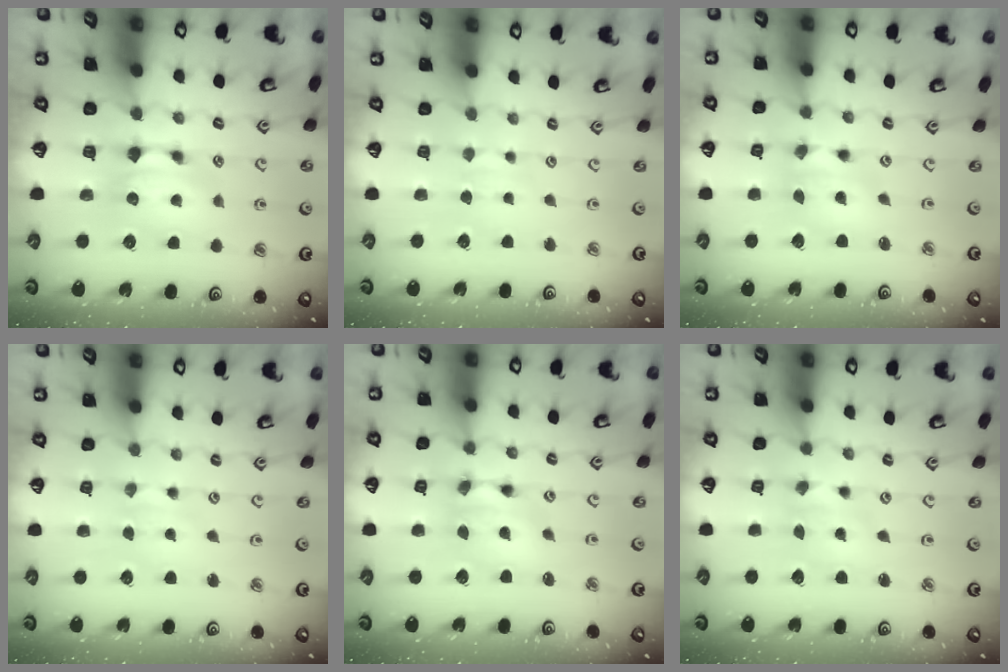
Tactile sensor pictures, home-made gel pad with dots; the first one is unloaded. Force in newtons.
{"total": 3.4, "press": 3.4, "slide": 0.4}
{"total": 2.1, "press": 1.6, "slide": 1.3}
{"total": 2.0, "press": 2.0, "slide": 0.1}
{"total": 4.1, "press": 3.5, "slide": 2.2}
{"total": 2.3, "press": 2.1, "slide": 0.9}